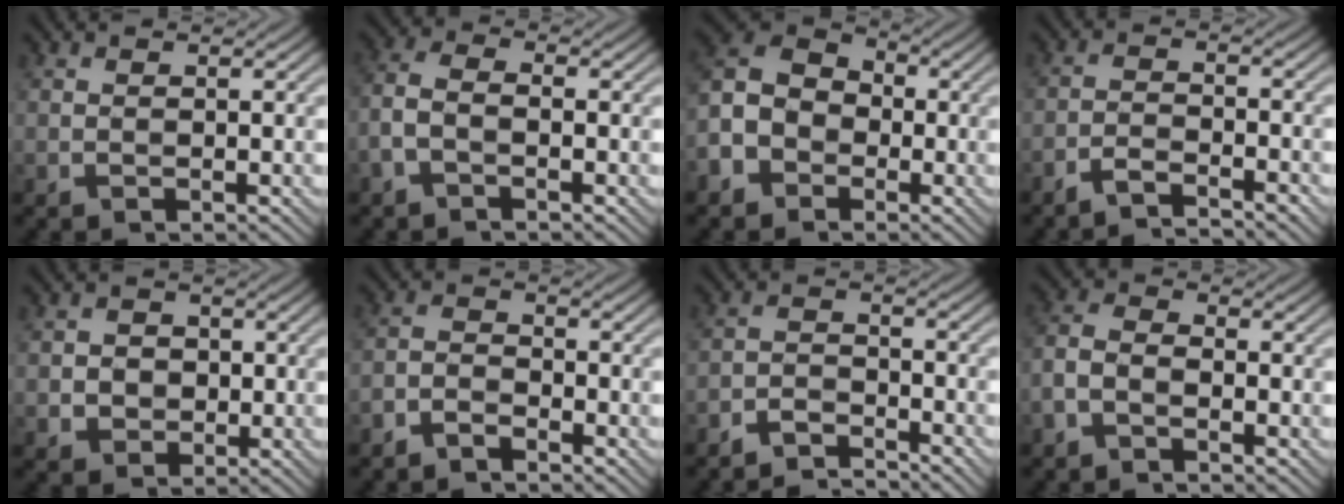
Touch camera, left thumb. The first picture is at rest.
{"total": 3.4, "force": [-1.7, 1.5, 2.5], "torque": [-0.060, 0.006, -0.046]}
{"total": 8.3, "force": [-3.7, 6.1, 4.1], "torque": [-0.110, -0.016, -0.082]}
{"total": 3.9, "force": [-3.5, 0.5, 1.8], "torque": [-0.034, 0.003, -0.071]}
{"total": 3.3, "force": [-0.3, 3.0, 1.2], "torque": [-0.022, -0.004, -0.016]}
{"total": 2.9, "force": [-2.6, 0.8, 1.1], "torque": [-0.023, 0.000, -0.060]}
{"total": 4.3, "force": [-4.0, 0.7, 1.1], "torque": [-0.021, 0.003, -0.084]}
{"total": 3.5, "force": [-2.2, 1.6, 2.2], "torque": [-0.053, 0.003, -0.059]}